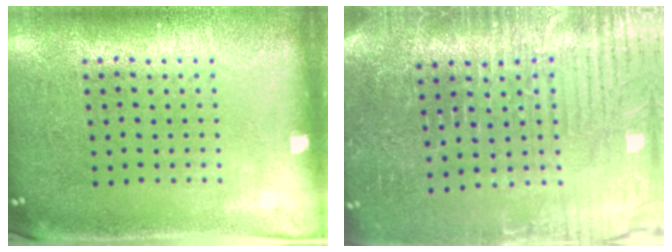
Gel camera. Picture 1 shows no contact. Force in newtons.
{"total": 4.3, "press": 4.1, "slide": 1.4}